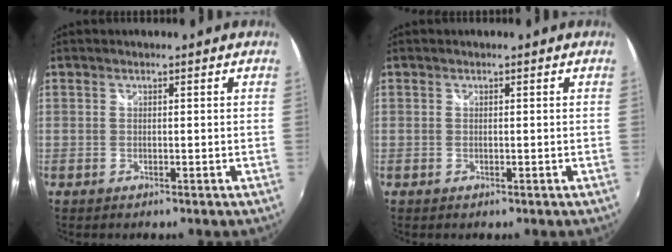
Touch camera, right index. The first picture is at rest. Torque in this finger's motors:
{"motor_torque": [0.35, 0.20, 0.17, 0.03]}